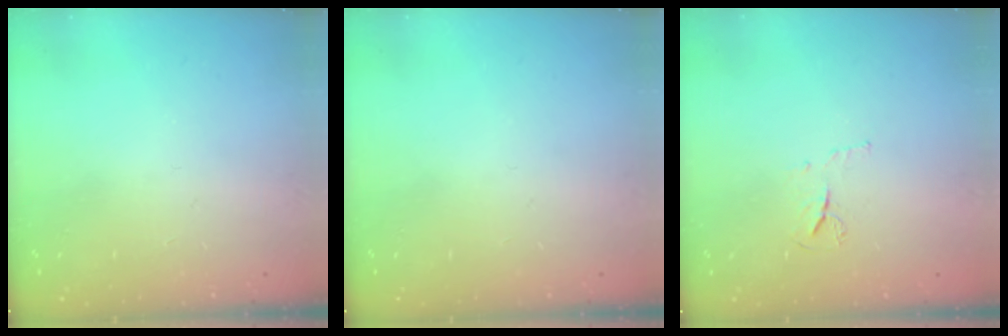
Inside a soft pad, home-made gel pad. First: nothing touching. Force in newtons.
{"total": 0.0}
{"total": 4.7, "press": 4.6, "slide": 0.8}